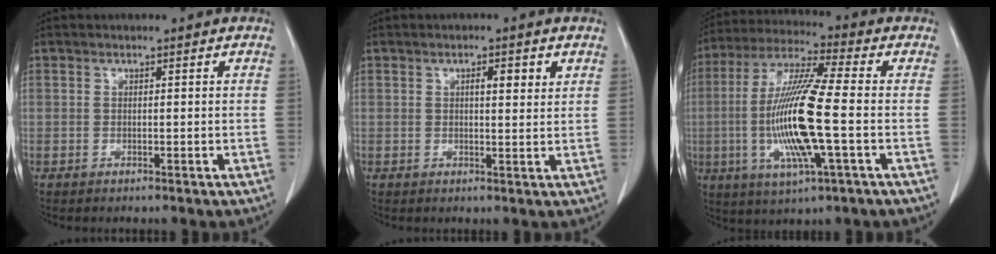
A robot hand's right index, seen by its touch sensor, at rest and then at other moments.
{"total": 2.9, "force": [1.3, 0.7, 2.6], "torque": [-0.040, -0.002, 0.016]}
{"total": 16.0, "force": [-2.5, 1.1, 15.7], "torque": [-0.325, -0.008, -0.049]}